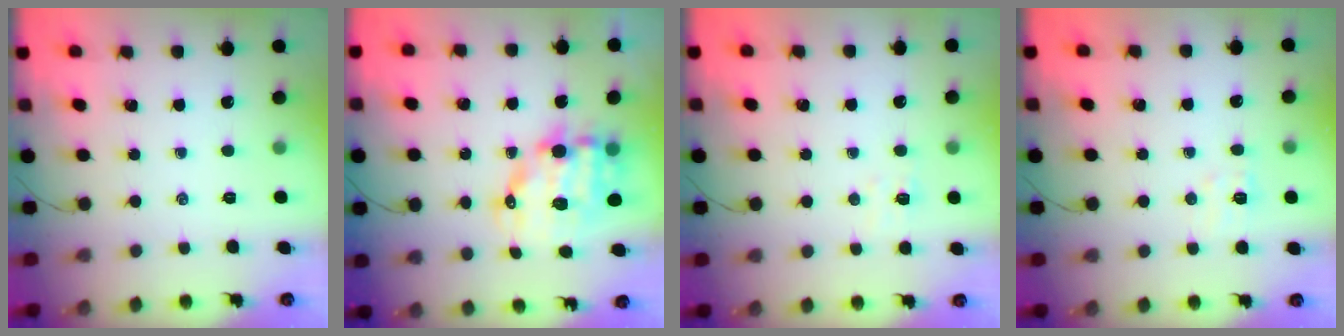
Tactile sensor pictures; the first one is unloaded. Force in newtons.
{"total": 12.6, "press": 12.2, "slide": 2.7}
{"total": 4.6, "press": 4.5, "slide": 1.0}
{"total": 5.6, "press": 5.5, "slide": 1.0}